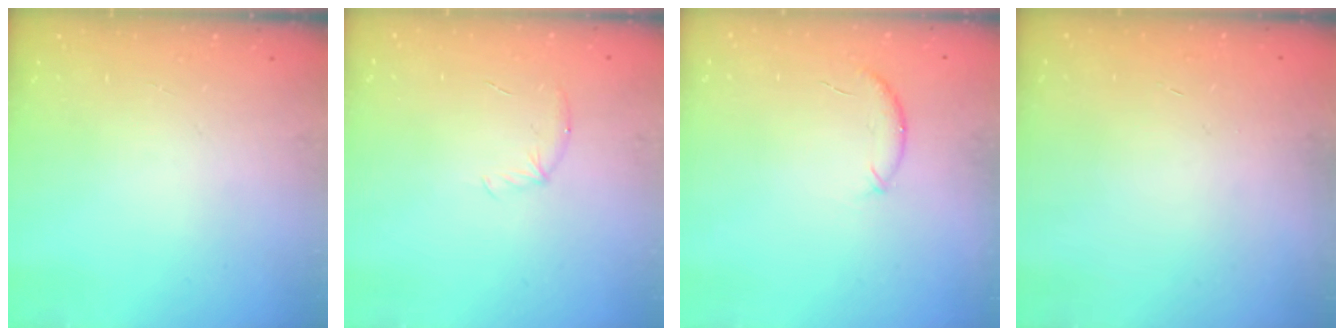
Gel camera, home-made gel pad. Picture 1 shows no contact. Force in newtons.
{"total": 5.5, "press": 5.3, "slide": 1.4}
{"total": 6.5, "press": 6.5, "slide": 1.0}
{"total": 0.6, "press": 0.5, "slide": 0.2}